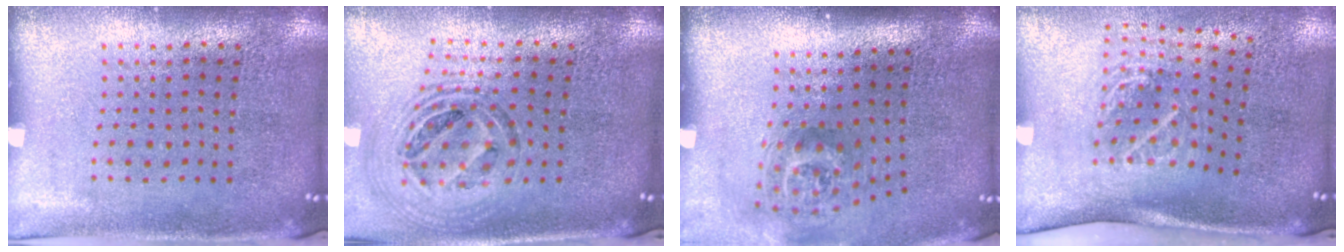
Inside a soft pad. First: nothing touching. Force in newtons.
{"total": 1.3, "press": 1.2, "slide": 0.6}
{"total": 1.9, "press": 1.2, "slide": 1.4}
{"total": 2.0, "press": 1.3, "slide": 1.5}